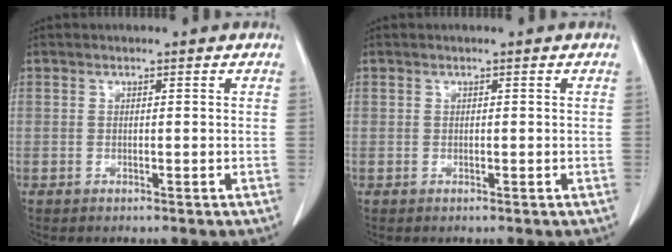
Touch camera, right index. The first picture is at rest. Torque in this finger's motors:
{"motor_torque": [-0.14, 0.06, 0.00, -0.01]}